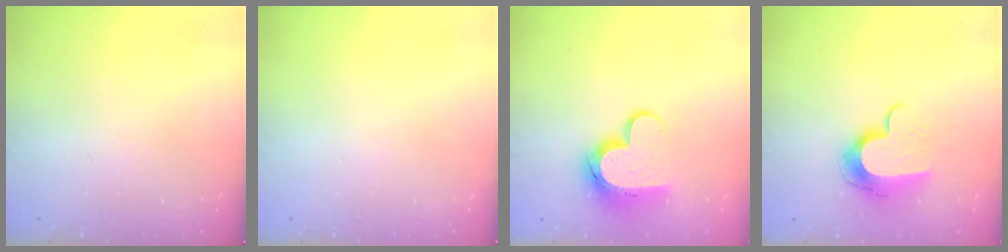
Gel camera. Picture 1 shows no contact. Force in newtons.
{"total": 0.0}
{"total": 12.4, "press": 12.3, "slide": 1.0}
{"total": 11.2, "press": 11.1, "slide": 0.7}